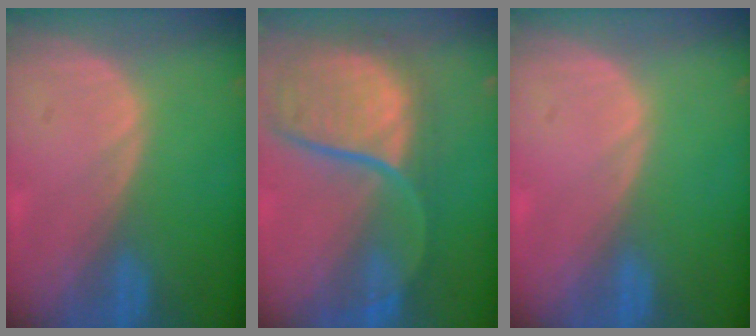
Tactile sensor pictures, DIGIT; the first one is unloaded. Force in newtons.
{"total": 12.0, "press": 9.8, "slide": 6.9}
{"total": 0.0}